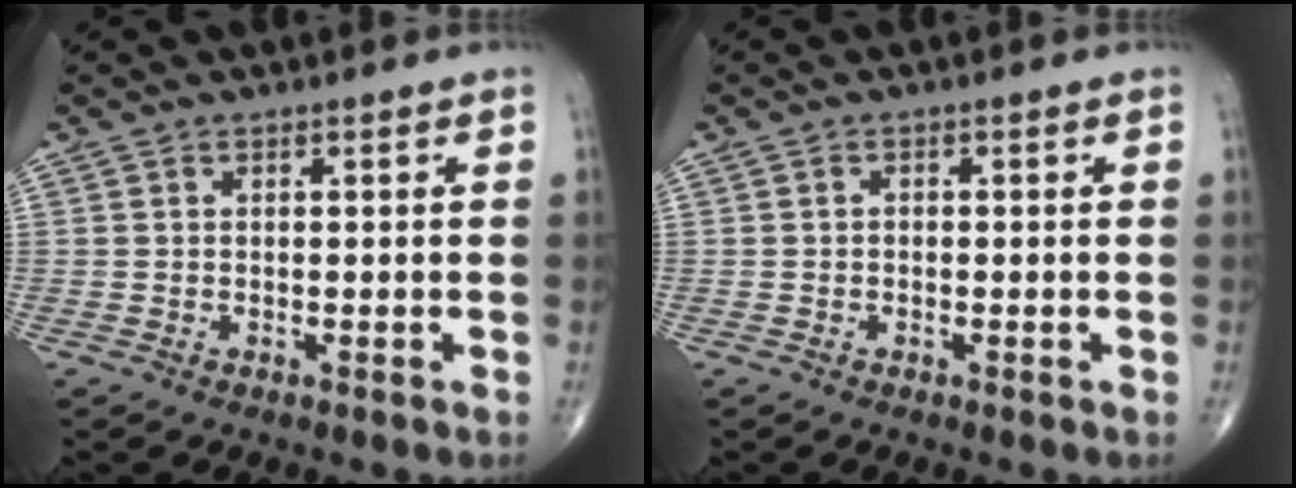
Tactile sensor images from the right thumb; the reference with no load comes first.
{"total": 0.6, "force": [-0.2, 0.4, 0.3], "torque": [-0.001, 0.003, -0.006]}